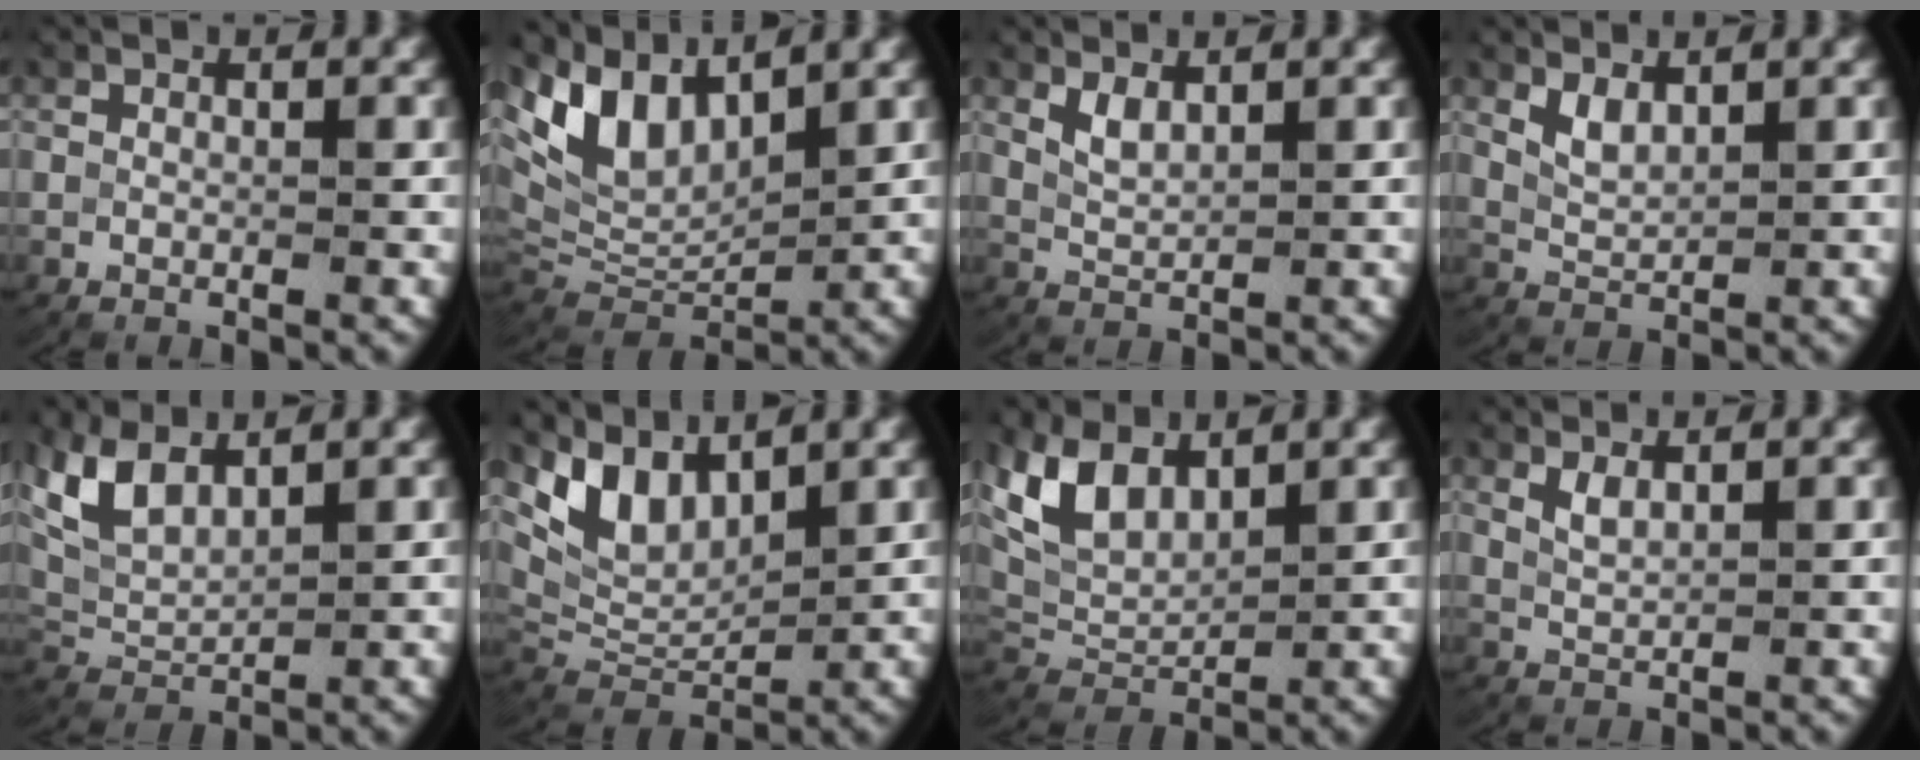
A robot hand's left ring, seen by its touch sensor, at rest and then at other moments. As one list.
[{"total": 10.6, "force": [3.8, 7.3, 6.7], "torque": [-0.156, -0.003, 0.070]}, {"total": 1.7, "force": [1.1, 0.6, 1.2], "torque": [-0.031, -0.007, 0.028]}, {"total": 1.9, "force": [1.2, 0.9, 1.3], "torque": [-0.033, -0.009, 0.029]}, {"total": 6.6, "force": [2.4, 4.7, 4.1], "torque": [-0.123, -0.013, 0.049]}, {"total": 9.3, "force": [3.5, 6.4, 5.8], "torque": [-0.127, -0.002, 0.065]}, {"total": 7.8, "force": [2.7, 5.5, 4.9], "torque": [-0.130, -0.013, 0.057]}, {"total": 1.5, "force": [1.0, 0.3, 1.0], "torque": [-0.028, -0.007, 0.029]}]